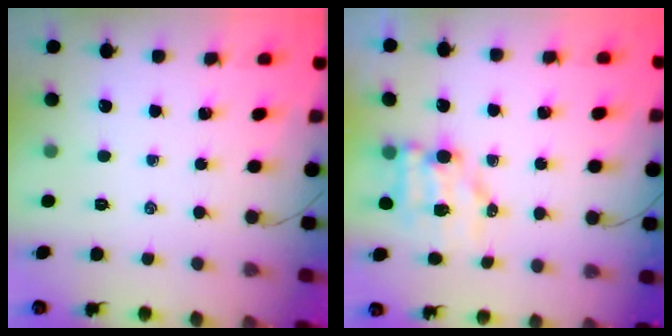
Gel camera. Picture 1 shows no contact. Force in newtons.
{"total": 6.9, "press": 6.8, "slide": 1.0}